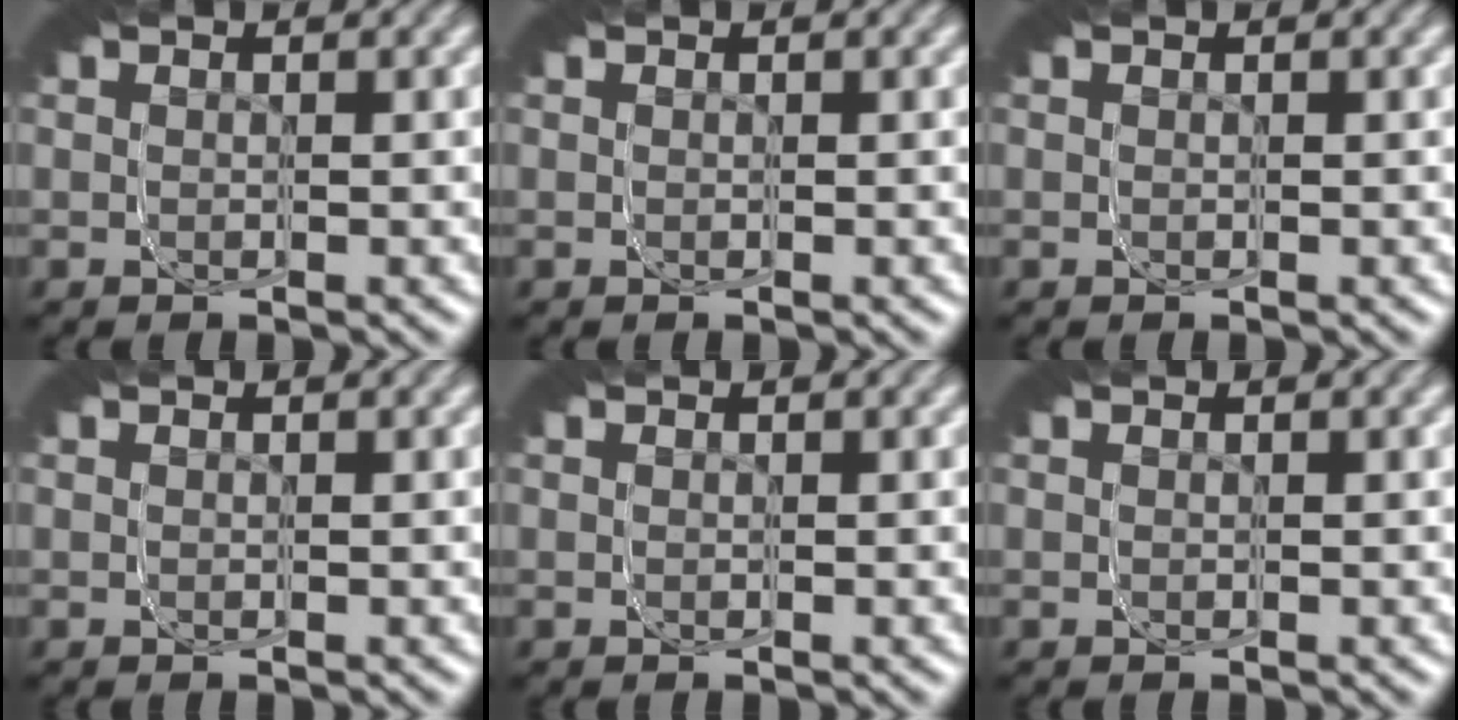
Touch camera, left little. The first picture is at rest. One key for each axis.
{"total": 0.0}
{"total": 0.0}
{"total": 0.0}
{"total": 0.0}
{"total": 0.0}